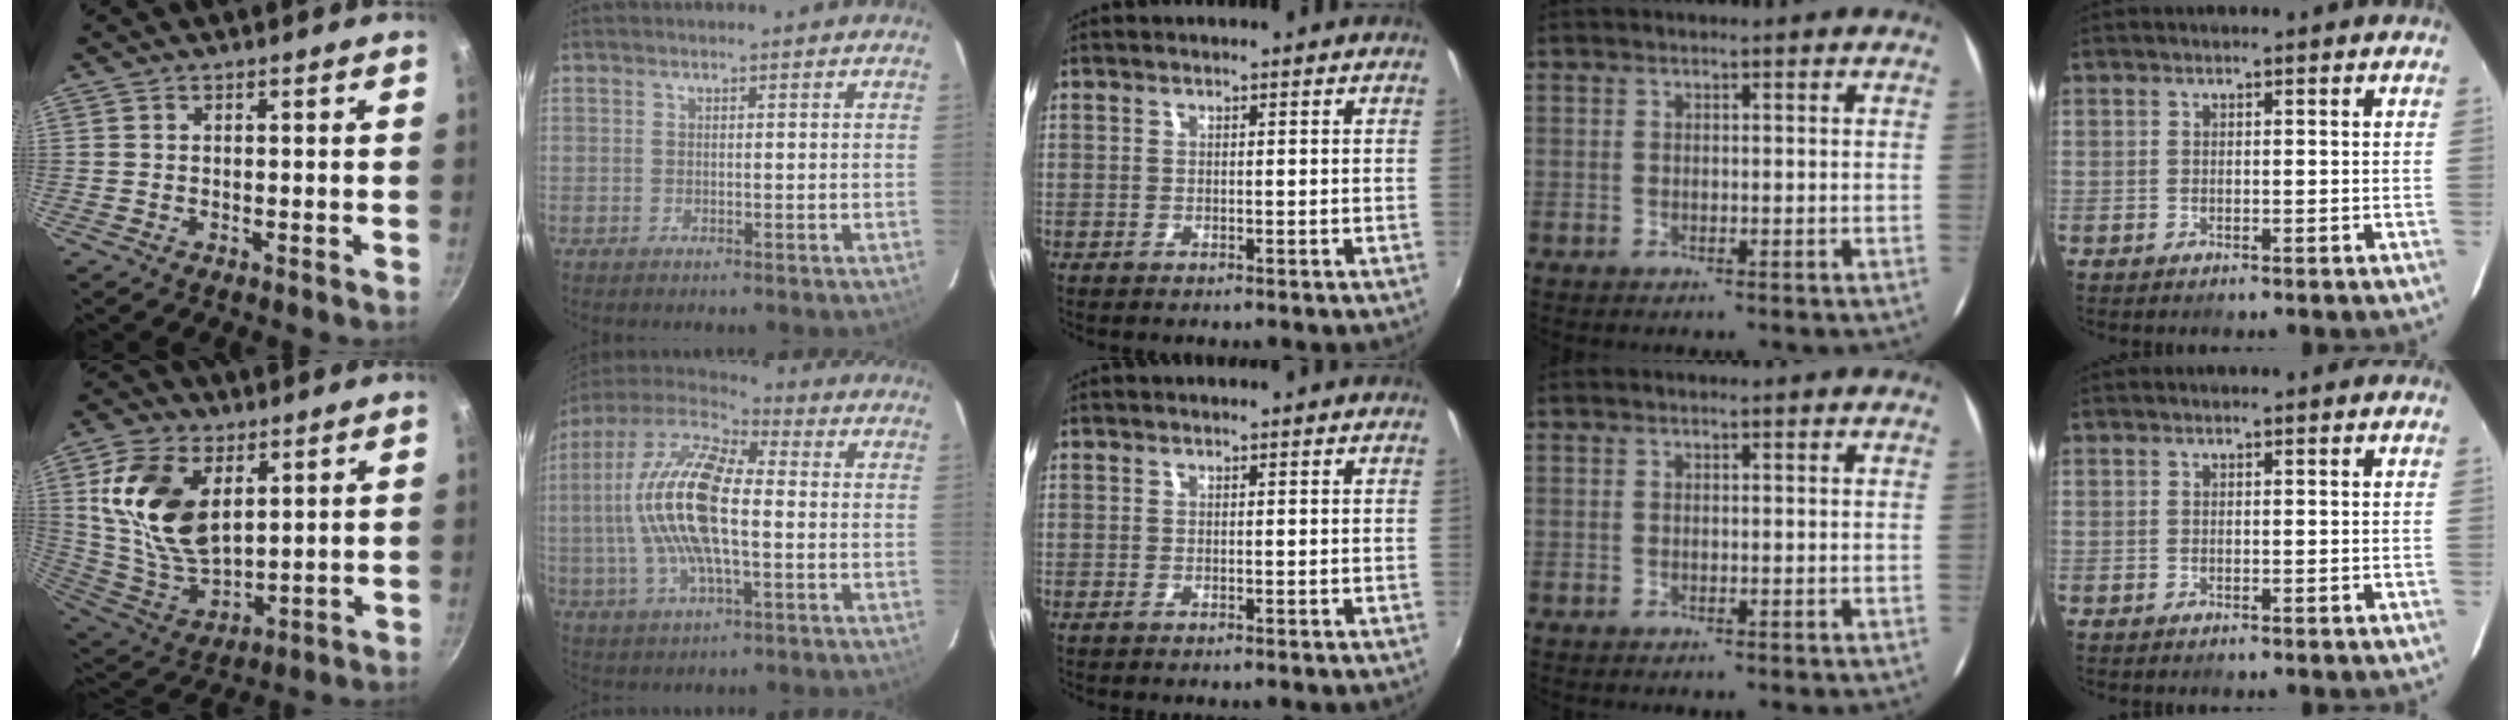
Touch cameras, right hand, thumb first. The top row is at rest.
{"thumb": {"total": 18.0, "force": [5.6, 10.9, 13.3], "torque": [-0.237, -0.030, 0.120]}, "index": {"total": 18.8, "force": [-0.2, 7.1, 17.4], "torque": [-0.345, 0.009, -0.016]}}